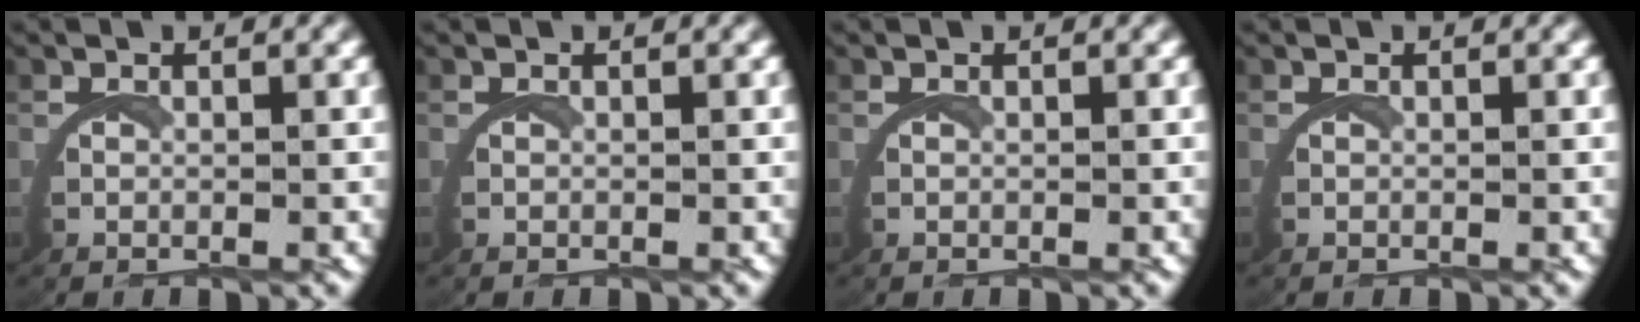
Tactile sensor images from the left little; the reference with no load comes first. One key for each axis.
{"total": 0.0}
{"total": 0.0}
{"total": 0.0}